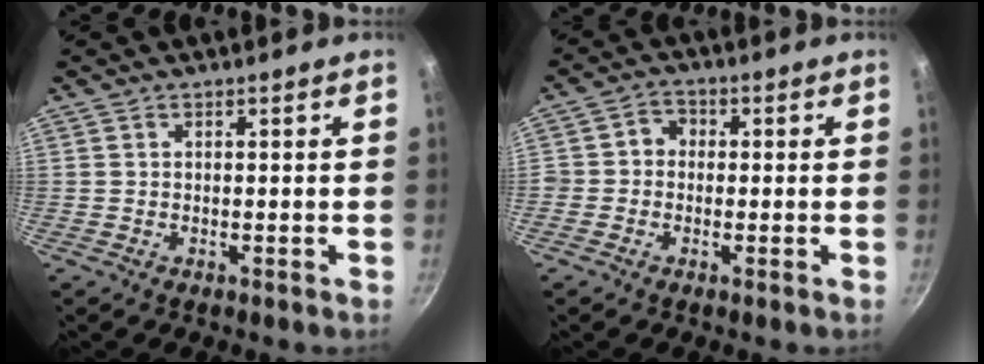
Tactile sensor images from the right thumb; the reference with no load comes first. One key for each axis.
{"total": 3.5, "fx": -0.4, "fy": 3.2, "fz": 1.3, "tx": 0.004, "ty": 0.009, "tz": -0.020}